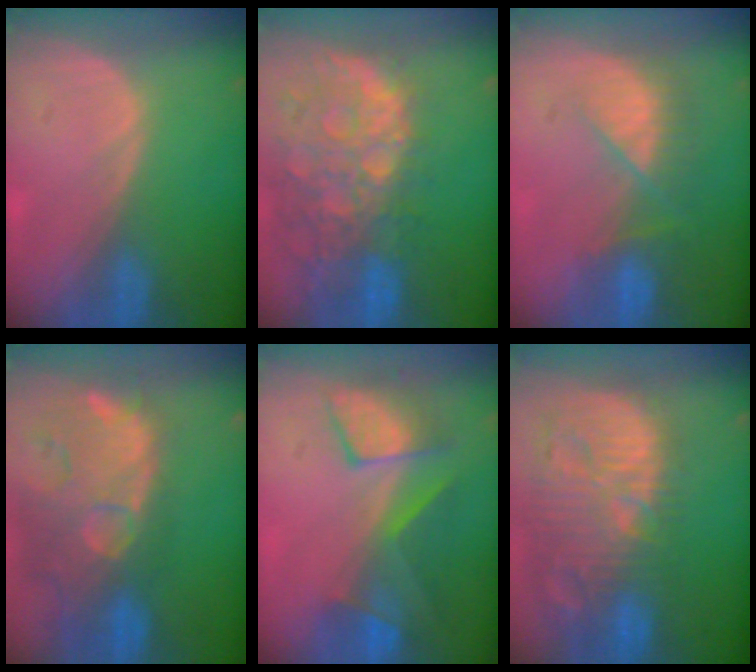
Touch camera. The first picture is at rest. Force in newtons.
{"total": 13.8, "press": 11.2, "slide": 8.1}
{"total": 7.6, "press": 6.7, "slide": 3.6}
{"total": 14.6, "press": 11.8, "slide": 8.6}
{"total": 8.1, "press": 7.9, "slide": 1.8}
{"total": 14.7, "press": 12.8, "slide": 7.2}